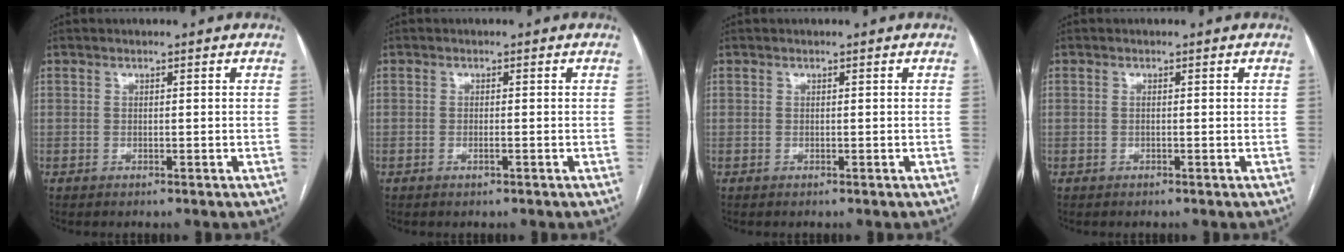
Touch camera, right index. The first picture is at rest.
{"total": 0.7, "force": [-0.2, 0.1, 0.7], "torque": [-0.016, 0.000, -0.002]}
{"total": 0.0}
{"total": 0.0}